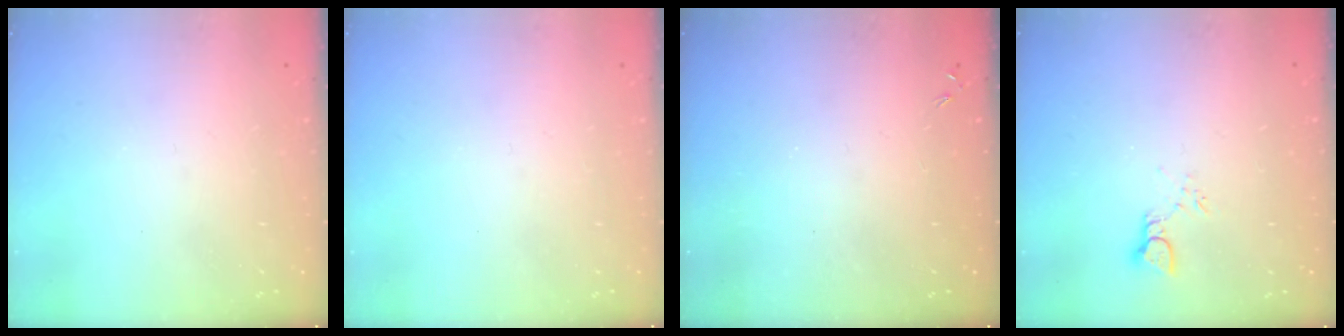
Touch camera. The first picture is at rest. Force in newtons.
{"total": 0.0}
{"total": 0.0}
{"total": 2.2, "press": 2.2, "slide": 0.1}